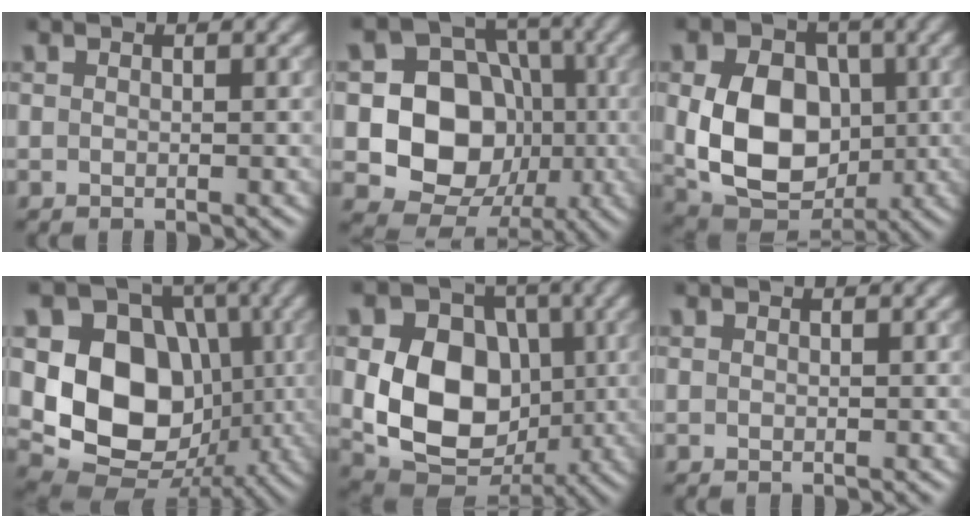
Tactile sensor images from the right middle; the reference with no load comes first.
{"total": 10.7, "force": [-1.7, 9.0, 5.5], "torque": [-0.079, -0.007, -0.055]}
{"total": 9.9, "force": [-0.4, 7.3, 6.7], "torque": [-0.125, -0.011, -0.008]}
{"total": 11.3, "force": [-0.2, 9.0, 6.8], "torque": [-0.119, -0.012, -0.009]}
{"total": 11.0, "force": [-0.4, 8.5, 7.0], "torque": [-0.117, -0.011, -0.011]}
{"total": 0.0}